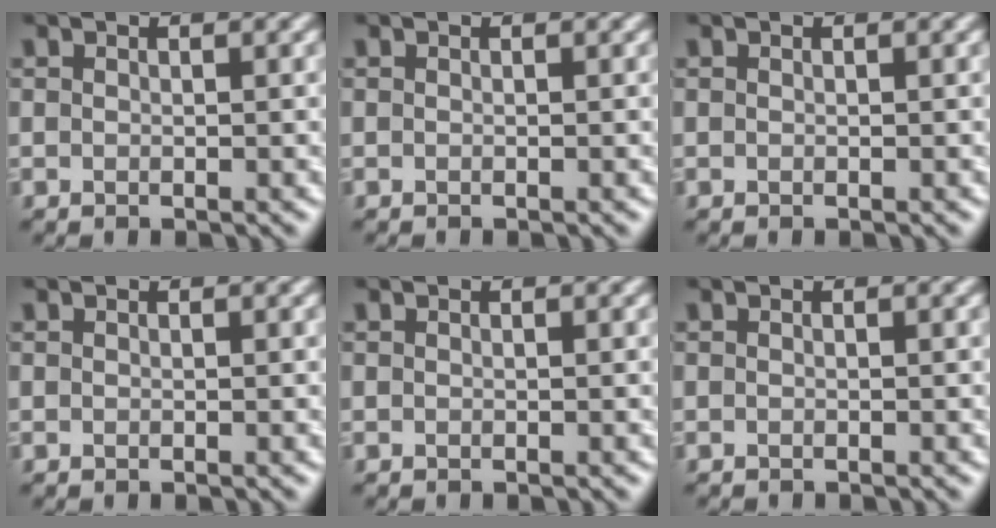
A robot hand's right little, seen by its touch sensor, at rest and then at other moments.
{"total": 0.0}
{"total": 0.0}
{"total": 0.0}
{"total": 0.0}
{"total": 0.6, "force": [-0.6, 0.0, 0.0], "torque": [0.003, -0.004, -0.011]}